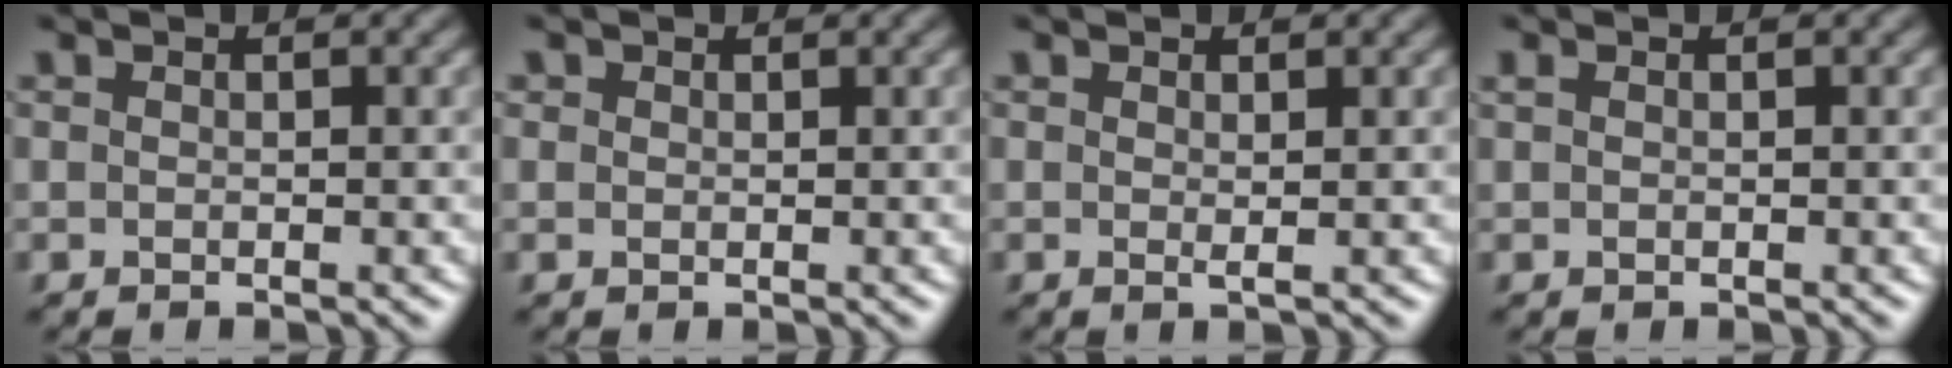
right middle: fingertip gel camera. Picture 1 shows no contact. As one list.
[{"total": 0.9, "force": [0.5, 0.7, 0.1], "torque": [0.000, -0.002, 0.004]}, {"total": 0.5, "force": [0.2, 0.0, 0.5], "torque": [-0.008, -0.004, 0.003]}, {"total": 0.6, "force": [0.3, 0.4, 0.4], "torque": [-0.010, 0.001, 0.008]}]